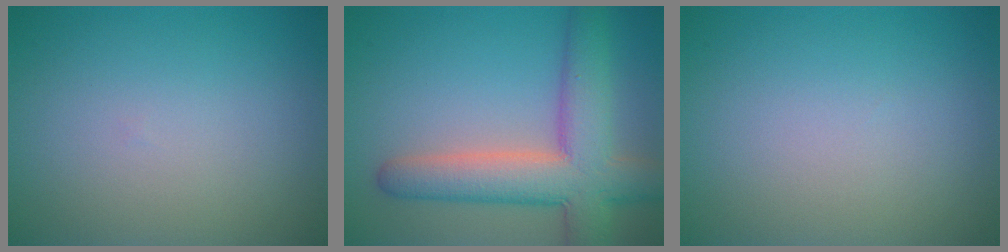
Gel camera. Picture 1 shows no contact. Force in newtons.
{"total": 8.1, "press": 8.1, "slide": 0.7}
{"total": 0.0}